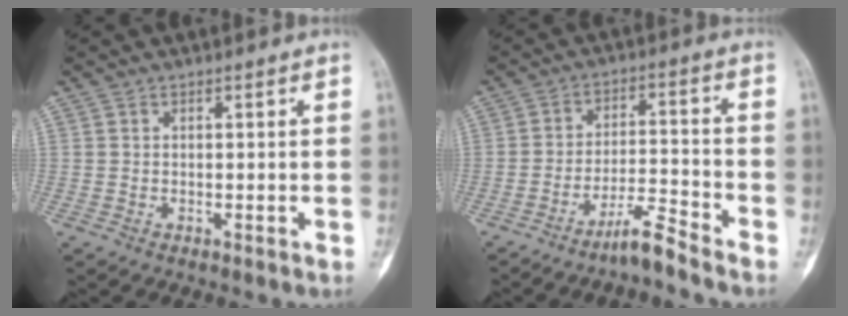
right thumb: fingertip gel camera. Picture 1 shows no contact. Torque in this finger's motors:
{"motor_torque": [1.40, 0.06, 0.42, -0.86, 0.17]}